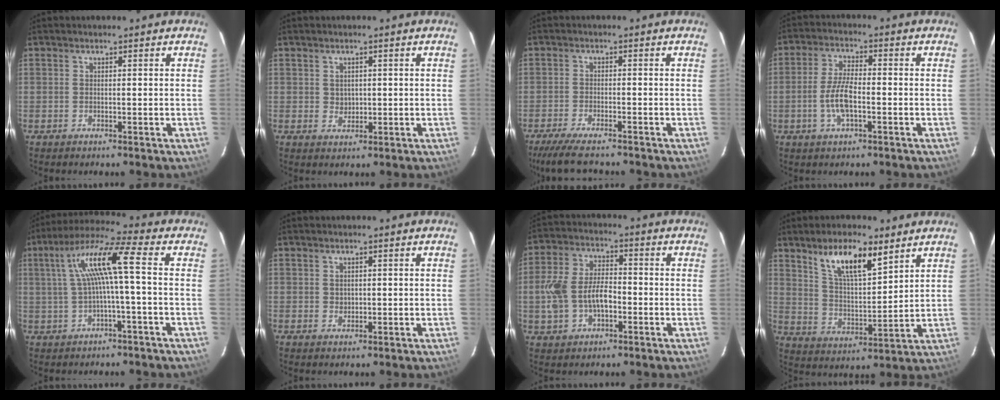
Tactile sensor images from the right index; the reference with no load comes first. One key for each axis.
{"total": 2.0, "fx": 0.5, "fy": 1.8, "fz": 0.5, "tx": -0.003, "ty": 0.002, "tz": 0.014}
{"total": 8.9, "fx": -7.7, "fy": 1.4, "fz": 4.2, "tx": -0.103, "ty": -0.026, "tz": -0.133}
{"total": 6.7, "fx": -2.0, "fy": 2.1, "fz": 6.1, "tx": -0.128, "ty": 0.002, "tz": -0.040}
{"total": 9.7, "fx": 0.5, "fy": 0.3, "fz": 9.7, "tx": -0.191, "ty": 0.020, "tz": 0.015}
{"total": 1.2, "fx": 0.3, "fy": 1.1, "fz": 0.1, "tx": 0.002, "ty": 0.002, "tz": 0.008}
{"total": 10.6, "fx": -2.3, "fy": 6.5, "fz": 8.0, "tx": -0.173, "ty": 0.014, "tz": -0.036}
{"total": 12.1, "fx": 7.7, "fy": 4.0, "fz": 8.4, "tx": -0.143, "ty": 0.001, "tz": 0.144}